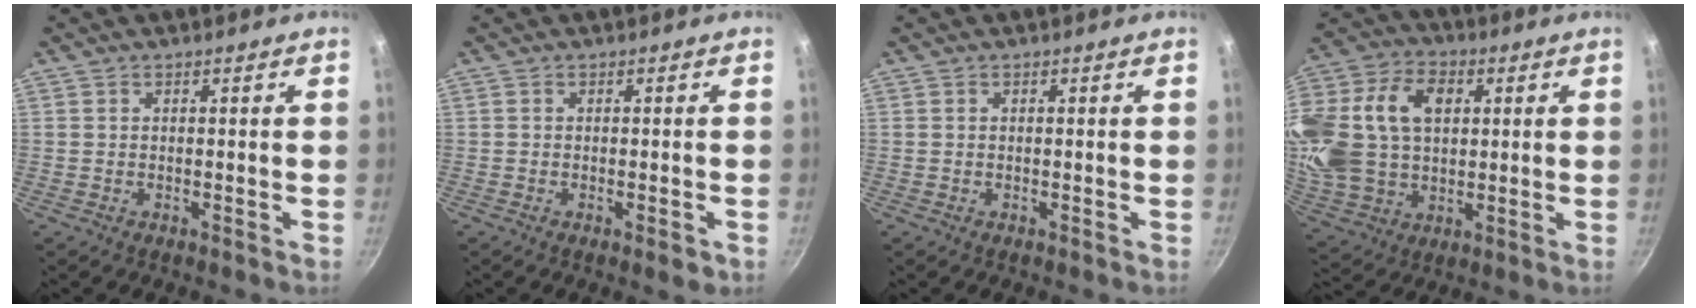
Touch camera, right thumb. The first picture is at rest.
{"total": 2.3, "force": [-1.0, 0.8, 2.0], "torque": [-0.028, 0.001, -0.012]}
{"total": 0.0}
{"total": 24.8, "force": [5.3, 17.3, 17.0], "torque": [-0.345, 0.013, 0.097]}